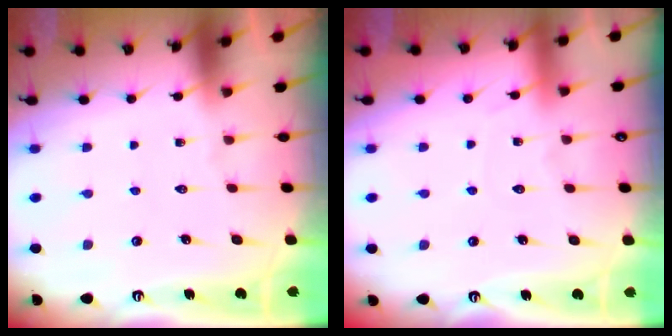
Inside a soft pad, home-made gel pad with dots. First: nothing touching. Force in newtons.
{"total": 3.2, "press": 3.2, "slide": 0.3}